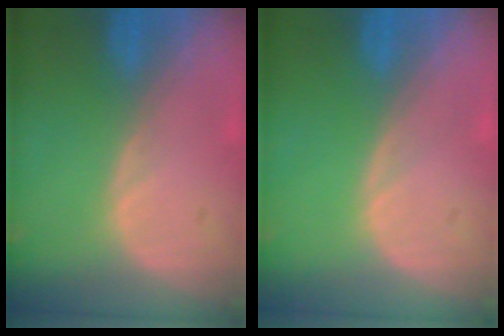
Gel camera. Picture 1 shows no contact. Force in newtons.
{"total": 0.0}